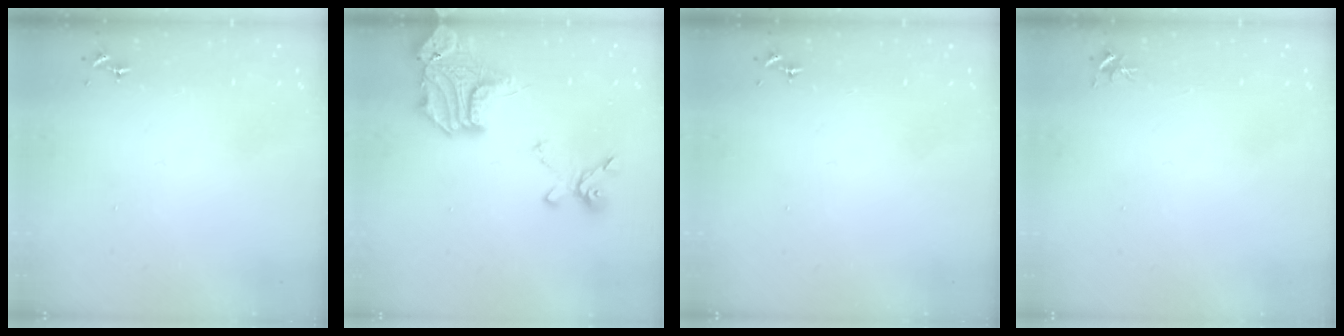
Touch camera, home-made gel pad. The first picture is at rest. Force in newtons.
{"total": 22.7, "press": 22.6, "slide": 2.4}
{"total": 0.0}
{"total": 3.5, "press": 3.5, "slide": 0.3}